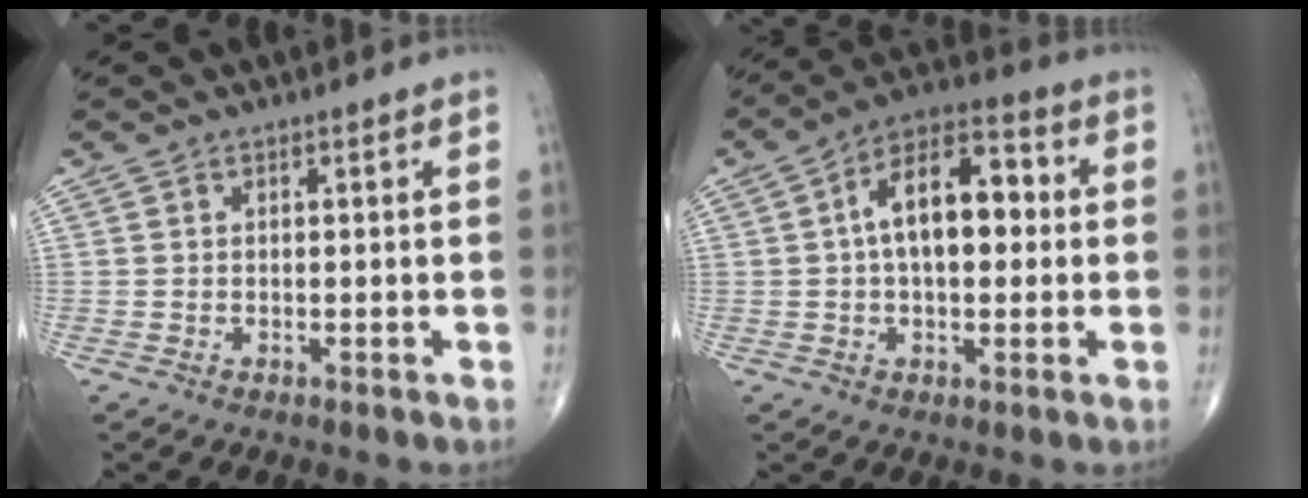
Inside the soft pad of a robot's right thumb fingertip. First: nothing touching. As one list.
[{"total": 13.5, "force": [1.3, 7.4, 11.2], "torque": [-0.166, 0.032, 0.009]}]